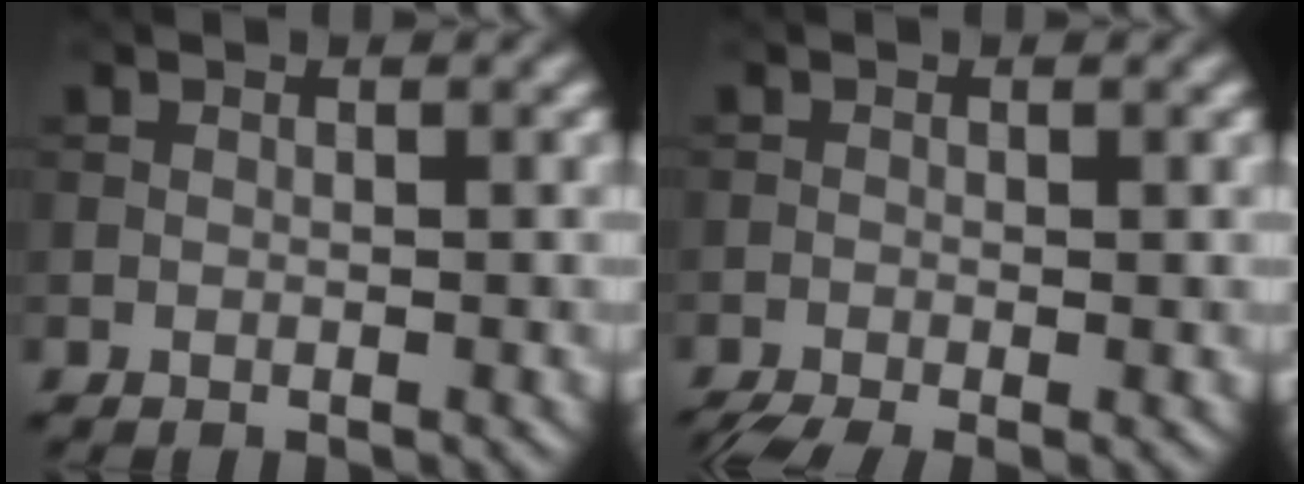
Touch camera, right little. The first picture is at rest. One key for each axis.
{"total": 3.1, "fx": -2.2, "fy": 0.6, "fz": 2.1, "tx": -0.038, "ty": -0.012, "tz": -0.042}